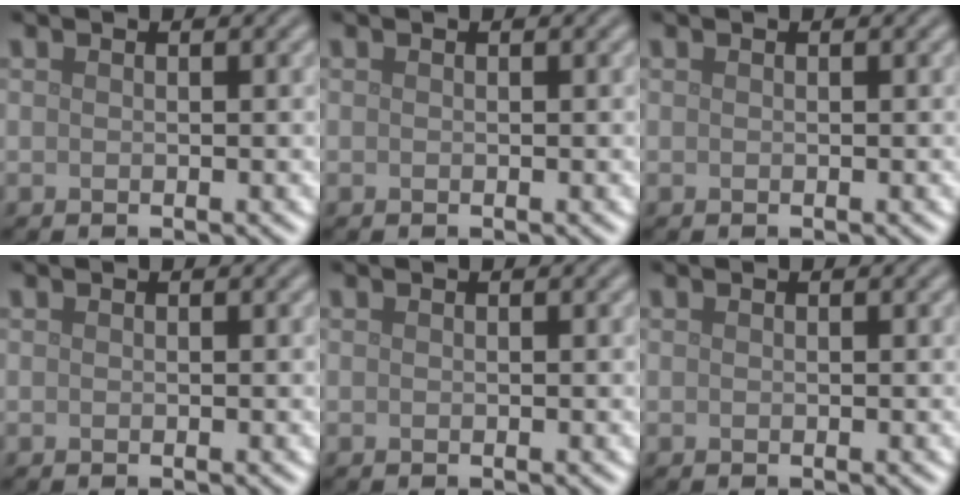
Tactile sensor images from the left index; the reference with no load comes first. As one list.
[{"total": 0.0}, {"total": 0.0}, {"total": 0.0}, {"total": 0.0}, {"total": 0.0}]